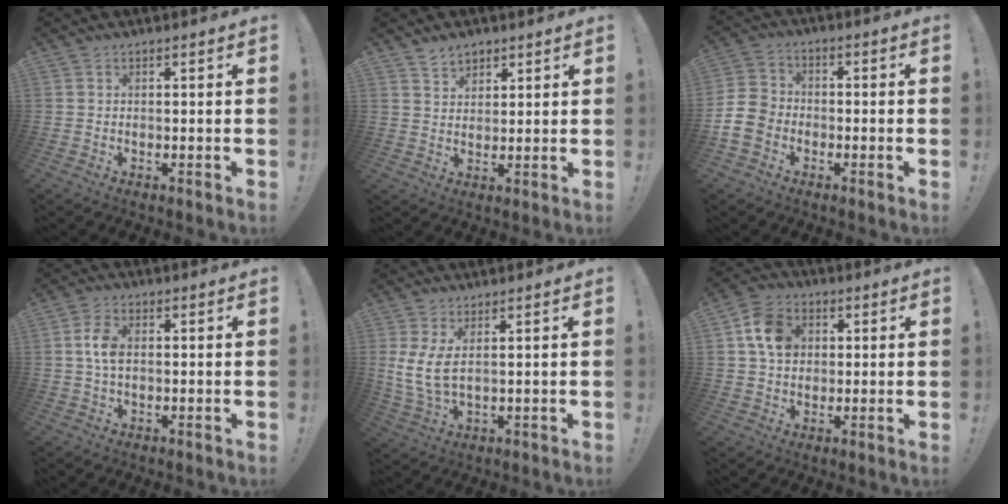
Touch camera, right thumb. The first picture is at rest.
{"total": 4.9, "force": [3.8, 3.0, 1.1], "torque": [-0.007, -0.023, 0.069]}
{"total": 9.2, "force": [-4.6, 6.8, 4.0], "torque": [-0.072, 0.036, -0.084]}
{"total": 5.8, "force": [0.5, 3.5, 4.6], "torque": [-0.093, 0.005, 0.005]}
{"total": 7.5, "force": [2.5, 2.8, 6.6], "torque": [-0.123, -0.023, 0.048]}
{"total": 10.8, "force": [2.6, 8.6, 6.0], "torque": [-0.087, 0.008, 0.055]}